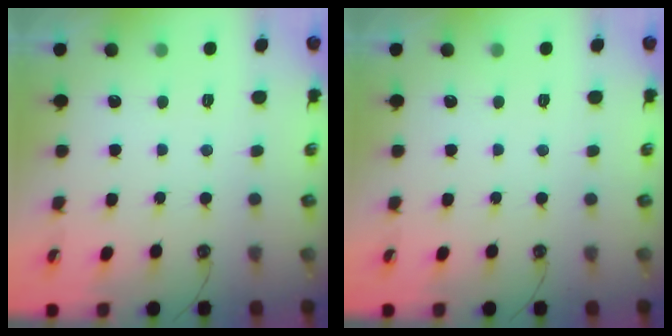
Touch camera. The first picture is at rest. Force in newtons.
{"total": 0.0}